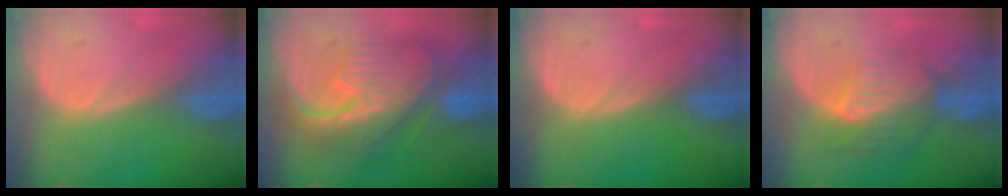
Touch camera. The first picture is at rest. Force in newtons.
{"total": 9.7, "press": 9.7, "slide": 0.8}
{"total": 0.0}
{"total": 7.6, "press": 7.2, "slide": 2.2}